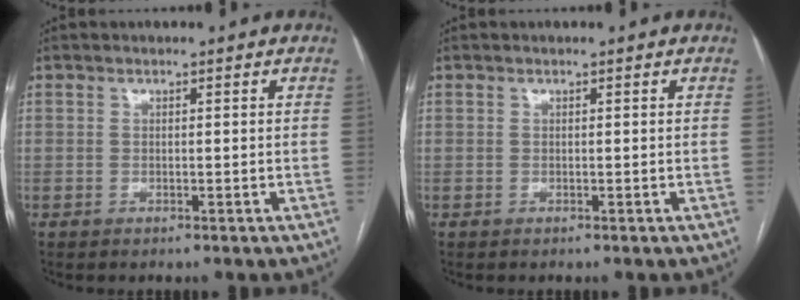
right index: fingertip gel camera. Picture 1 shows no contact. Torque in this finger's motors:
{"motor_torque": [0.00, 0.00, 0.00, 0.01]}